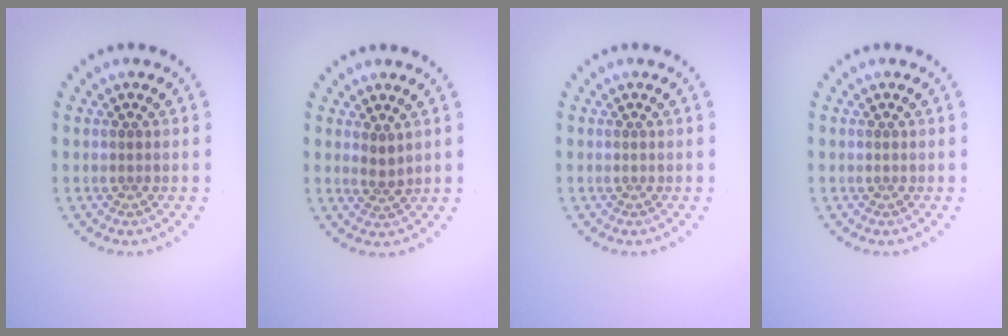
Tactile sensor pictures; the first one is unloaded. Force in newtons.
{"total": 1.5, "press": 1.0, "slide": 1.0}
{"total": 0.0}
{"total": 0.0}